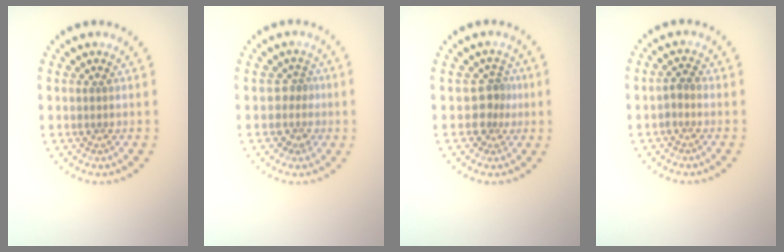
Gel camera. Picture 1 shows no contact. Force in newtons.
{"total": 1.9, "press": 1.5, "slide": 1.2}
{"total": 2.4, "press": 1.9, "slide": 1.5}
{"total": 1.1, "press": 0.9, "slide": 0.6}